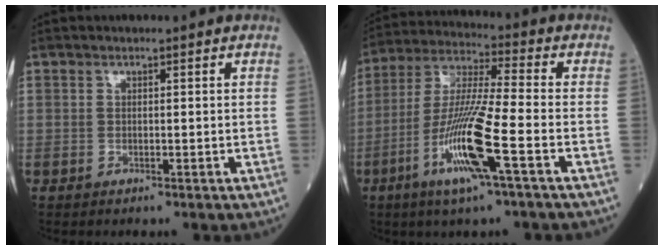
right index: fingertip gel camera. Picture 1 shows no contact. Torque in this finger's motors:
{"motor_torque": [1.82, -0.32, 0.41, 0.21]}